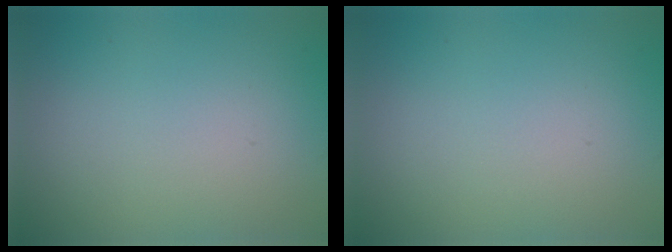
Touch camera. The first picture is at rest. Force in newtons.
{"total": 0.0}